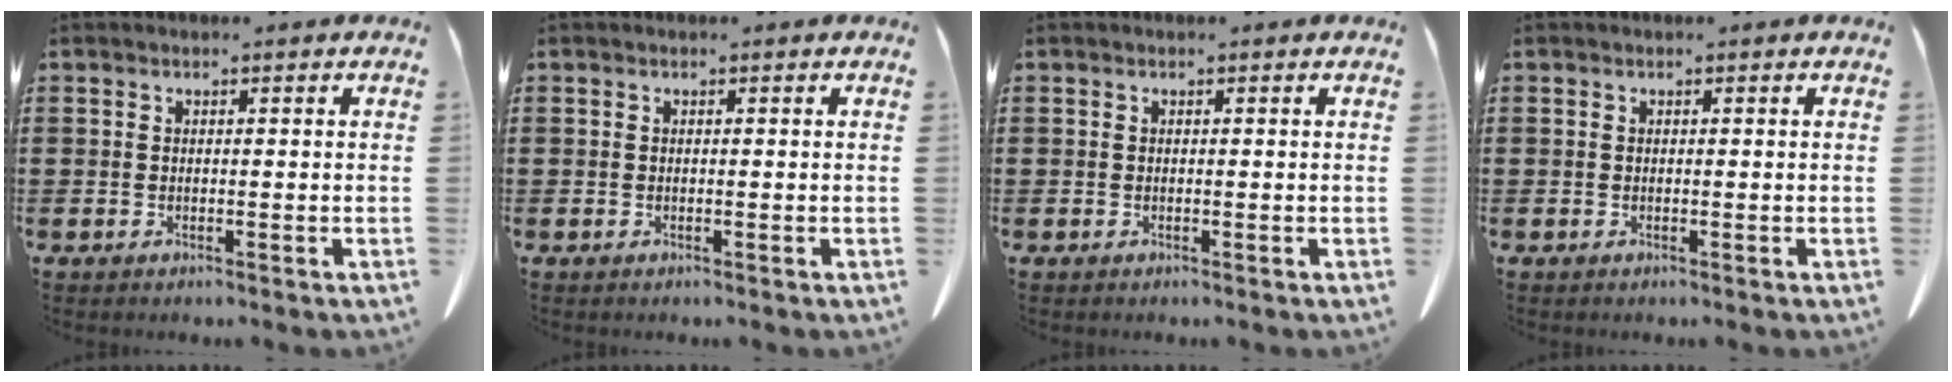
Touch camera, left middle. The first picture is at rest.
{"total": 0.0}
{"total": 0.0}
{"total": 0.0}